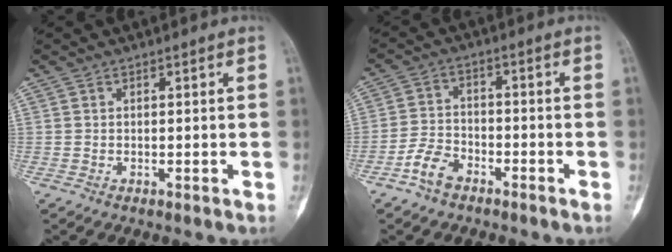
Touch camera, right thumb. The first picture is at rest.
{"total": 5.5, "force": [-3.8, 3.0, 2.7], "torque": [-0.048, 0.025, -0.076]}